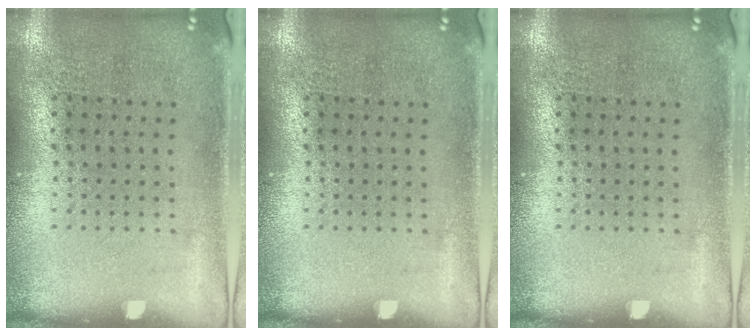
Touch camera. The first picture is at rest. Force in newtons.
{"total": 0.0}
{"total": 0.0}